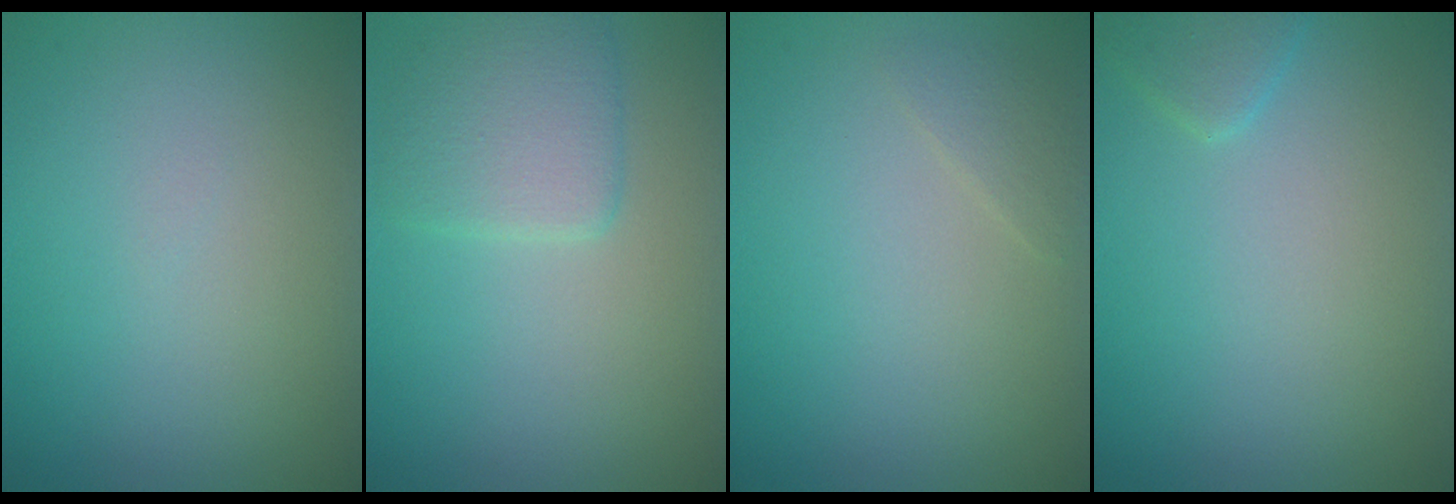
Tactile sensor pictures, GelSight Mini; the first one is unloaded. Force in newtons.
{"total": 2.8, "press": 2.8, "slide": 0.1}
{"total": 0.9, "press": 0.9, "slide": 0.0}
{"total": 1.4, "press": 1.4, "slide": 0.1}